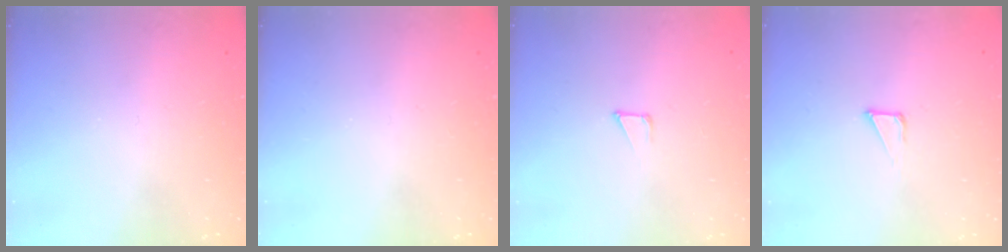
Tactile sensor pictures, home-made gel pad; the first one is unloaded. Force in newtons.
{"total": 0.0}
{"total": 1.7, "press": 1.7, "slide": 0.0}
{"total": 2.8, "press": 2.8, "slide": 0.1}